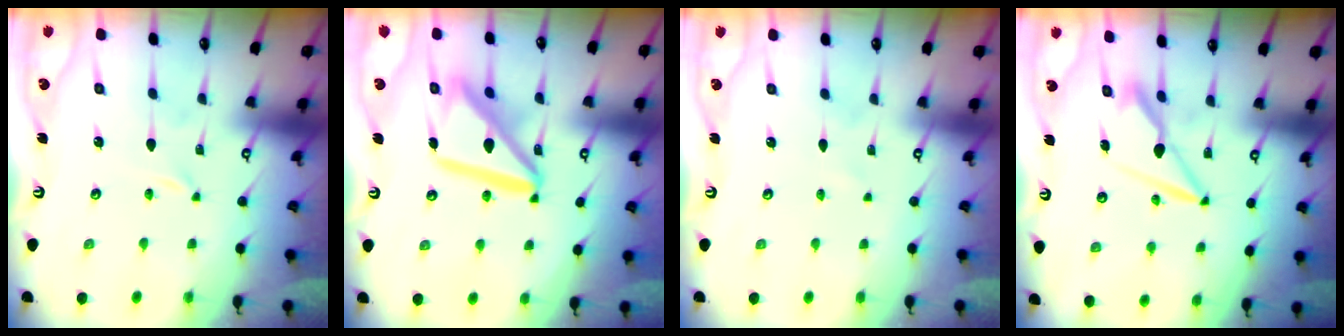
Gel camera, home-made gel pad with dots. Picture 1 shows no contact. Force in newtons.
{"total": 16.0, "press": 15.9, "slide": 1.7}
{"total": 0.0}
{"total": 7.7, "press": 7.6, "slide": 1.2}